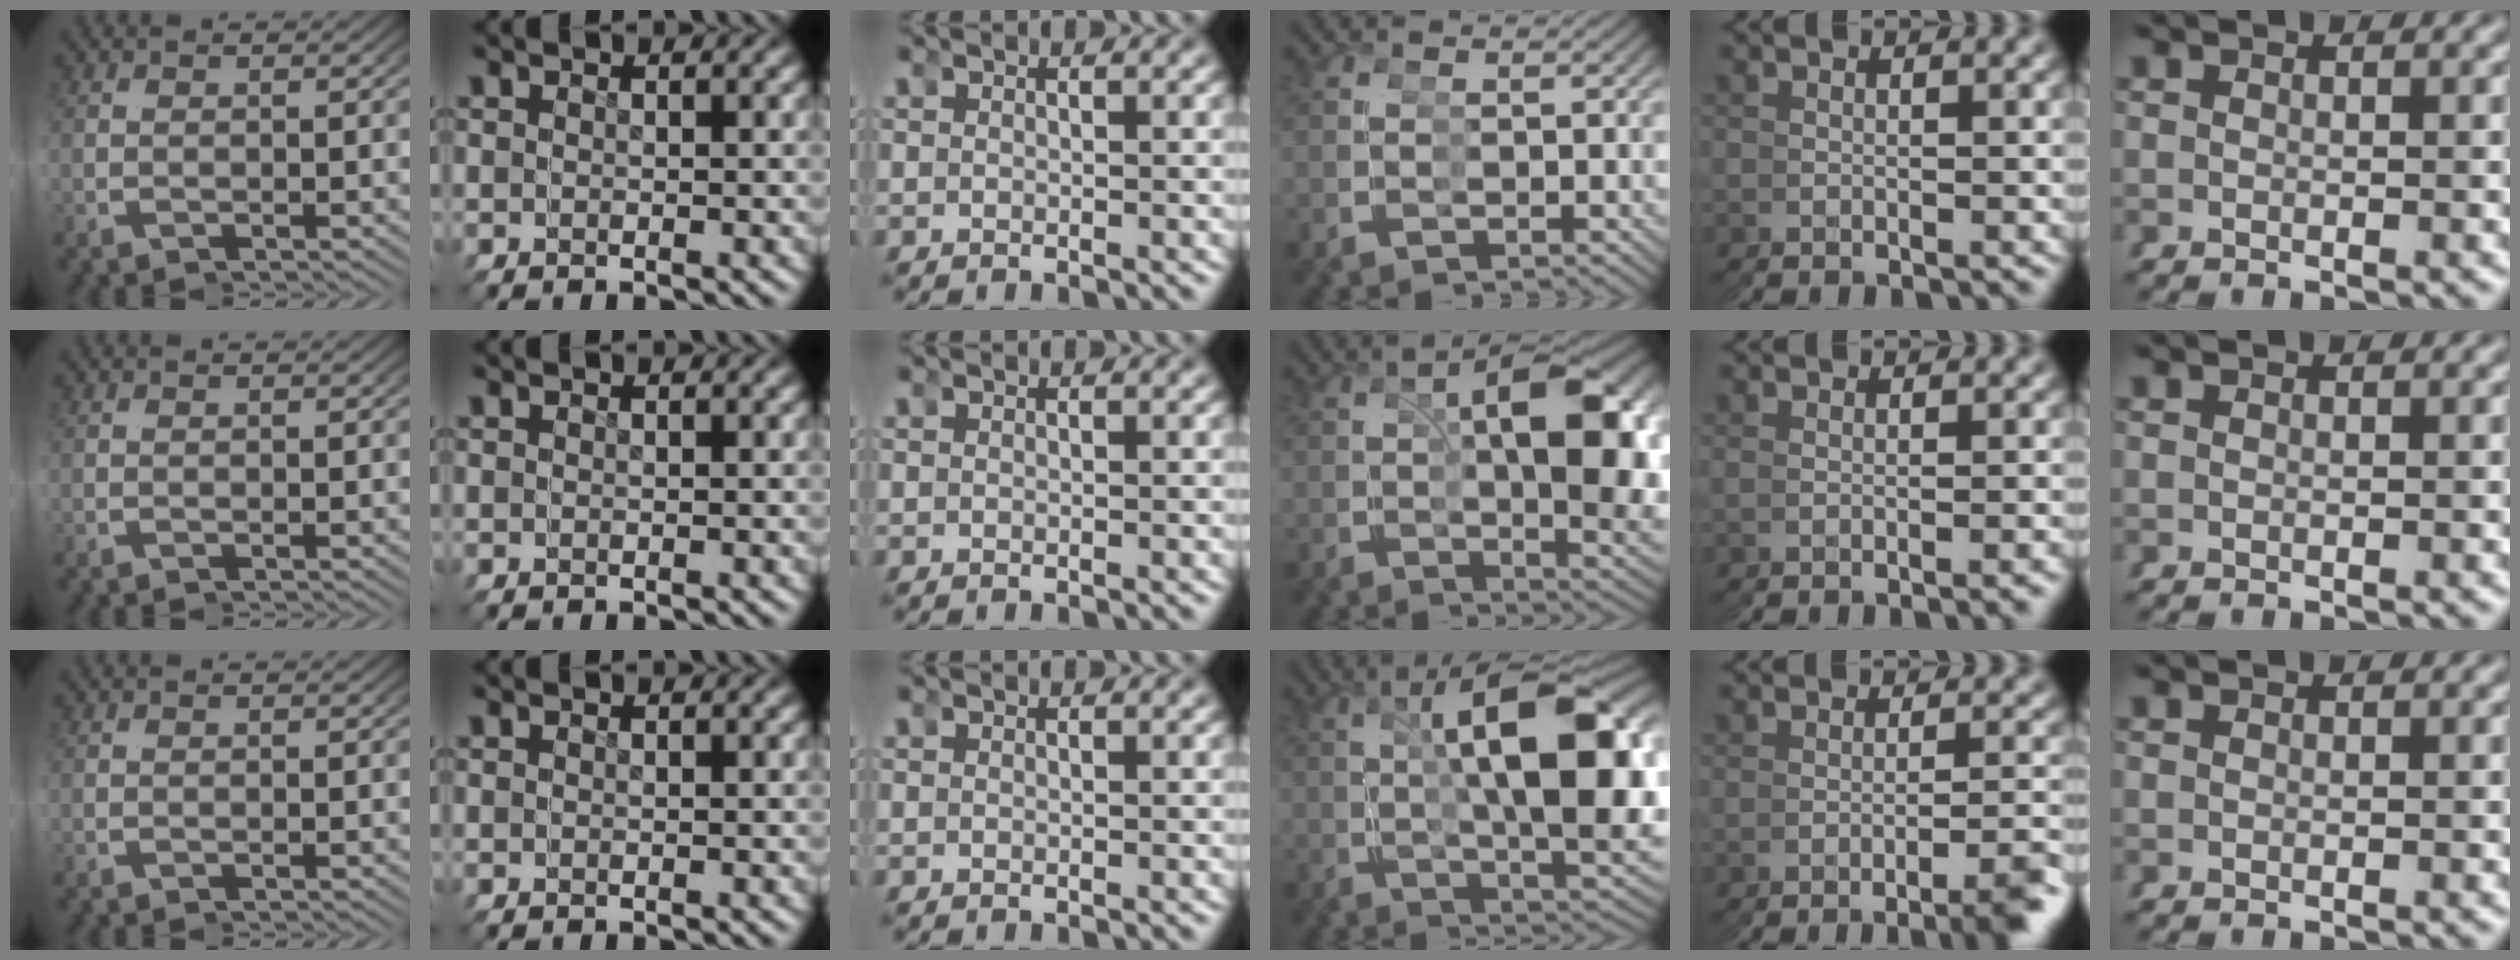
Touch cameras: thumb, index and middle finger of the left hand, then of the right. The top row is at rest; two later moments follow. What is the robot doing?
{"motion": "grasp_and_lifting", "object": "toy banana"}